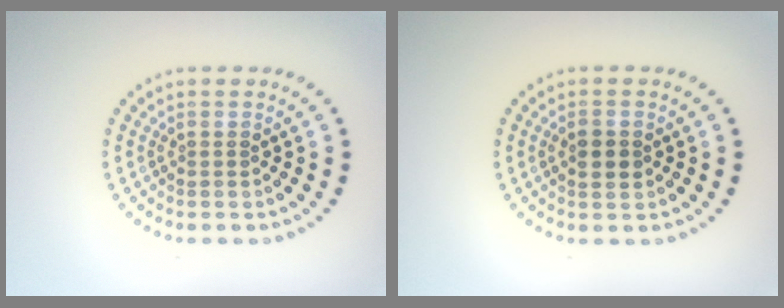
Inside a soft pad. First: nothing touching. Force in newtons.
{"total": 2.3, "press": 2.3, "slide": 0.0}